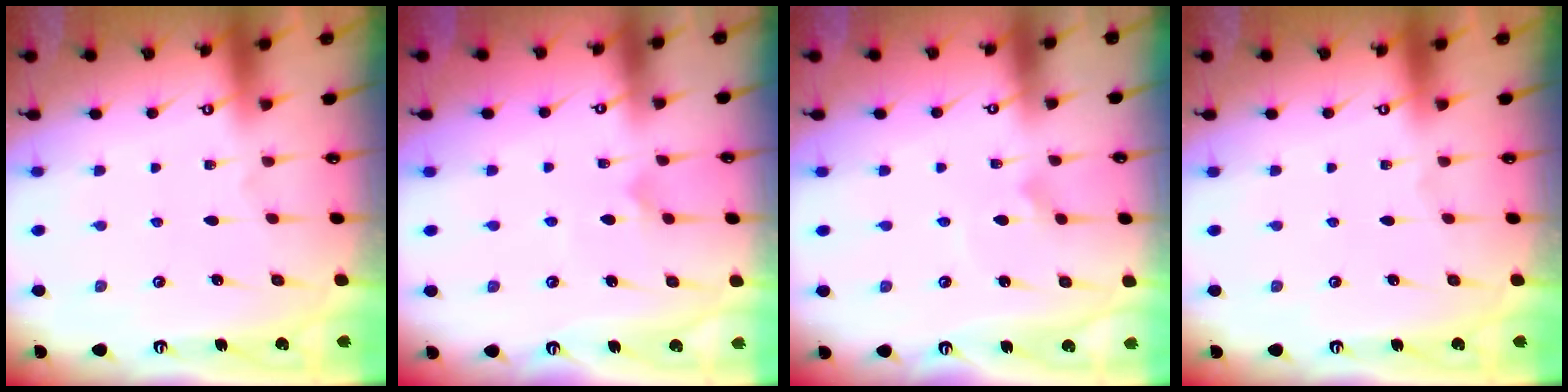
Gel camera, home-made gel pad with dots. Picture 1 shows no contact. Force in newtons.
{"total": 5.0, "press": 5.0, "slide": 0.4}
{"total": 2.5, "press": 2.5, "slide": 0.1}
{"total": 0.0}